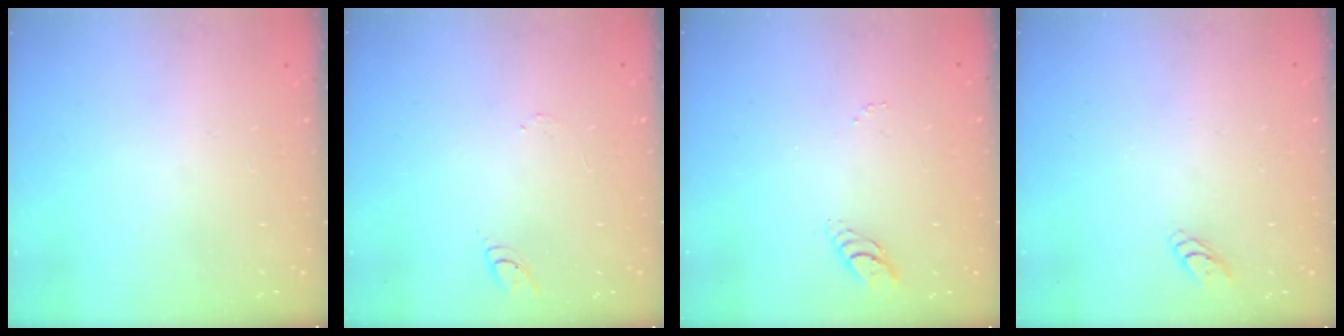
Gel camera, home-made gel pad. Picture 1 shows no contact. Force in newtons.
{"total": 5.5, "press": 5.4, "slide": 0.5}
{"total": 4.4, "press": 4.4, "slide": 0.3}
{"total": 2.8, "press": 2.8, "slide": 0.3}